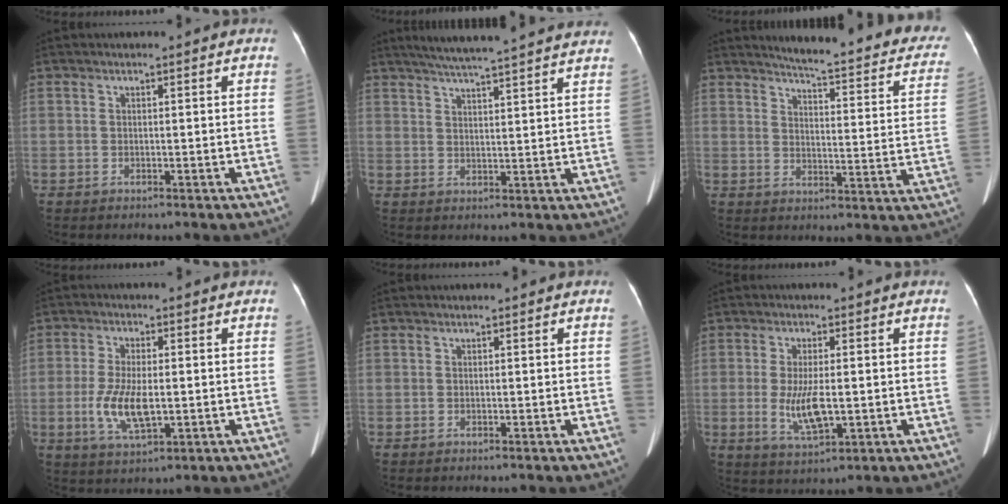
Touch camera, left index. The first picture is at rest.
{"total": 16.8, "force": [15.0, -0.1, 7.6], "torque": [-0.125, 0.015, 0.193]}
{"total": 21.6, "force": [18.9, 3.3, 9.9], "torque": [-0.110, -0.056, 0.206]}
{"total": 7.1, "force": [-1.2, 2.4, 6.6], "torque": [-0.143, -0.008, -0.017]}
{"total": 0.0}
{"total": 6.4, "force": [-0.8, 1.9, 6.0], "torque": [-0.125, -0.013, -0.009]}